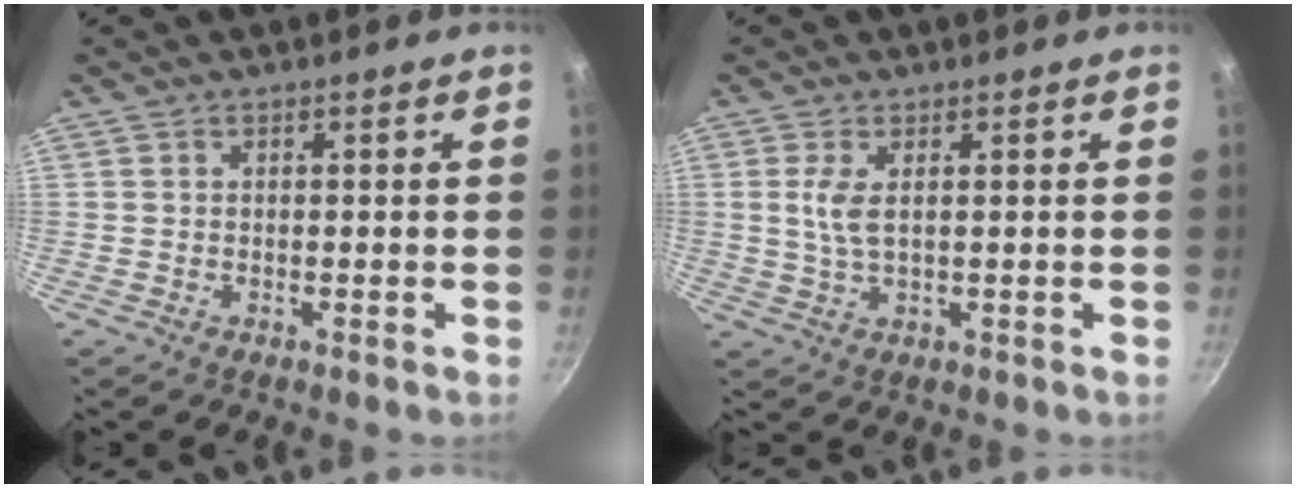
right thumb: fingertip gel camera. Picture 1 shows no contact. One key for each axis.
{"total": 4.3, "fx": 1.0, "fy": 1.8, "fz": 3.8, "tx": -0.081, "ty": -0.004, "tz": 0.021}